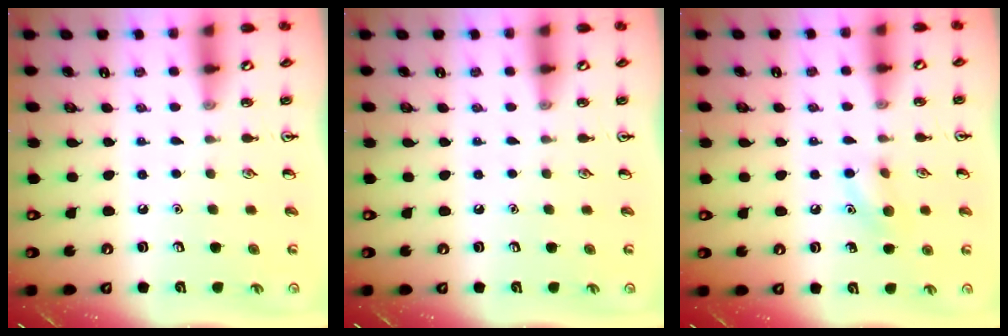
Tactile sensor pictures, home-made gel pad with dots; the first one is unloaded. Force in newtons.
{"total": 0.0}
{"total": 7.8, "press": 7.6, "slide": 1.8}